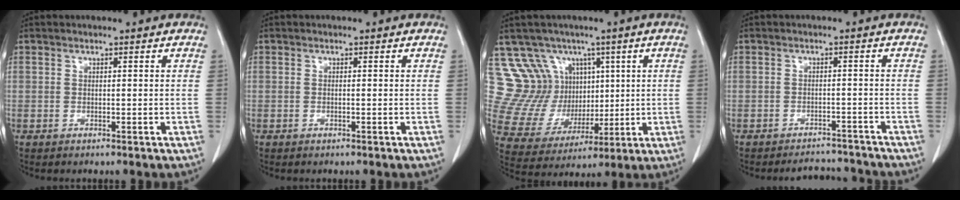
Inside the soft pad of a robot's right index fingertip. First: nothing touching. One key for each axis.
{"total": 0.0}
{"total": 11.5, "fx": 5.4, "fy": 9.5, "fz": 3.4, "tx": -0.078, "ty": 0.044, "tz": 0.121}
{"total": 4.8, "fx": -4.6, "fy": 1.3, "fz": -0.5, "tx": 0.009, "ty": 0.008, "tz": -0.062}